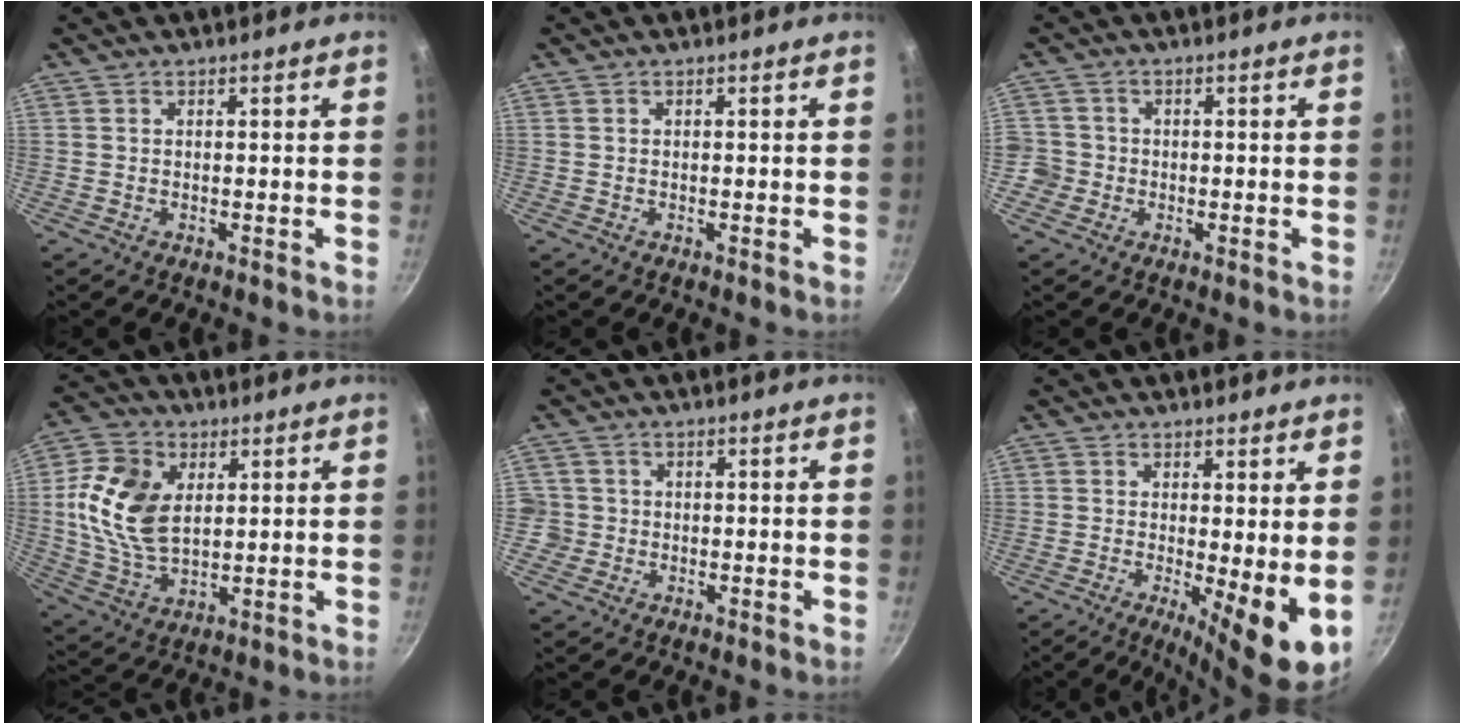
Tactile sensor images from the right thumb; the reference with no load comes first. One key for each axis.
{"total": 0.0}
{"total": 4.5, "fx": -1.4, "fy": 4.2, "fz": 0.9, "tx": 0.001, "ty": 0.019, "tz": -0.029}
{"total": 15.0, "fx": 2.9, "fy": 9.9, "fz": 11.0, "tx": -0.198, "ty": -0.009, "tz": 0.055}
{"total": 3.3, "fx": -0.6, "fy": 3.3, "fz": 0.5, "tx": 0.009, "ty": 0.013, "tz": -0.011}
{"total": 8.5, "fx": -0.2, "fy": 2.1, "fz": 8.2, "tx": -0.113, "ty": -0.016, "tz": 0.000}